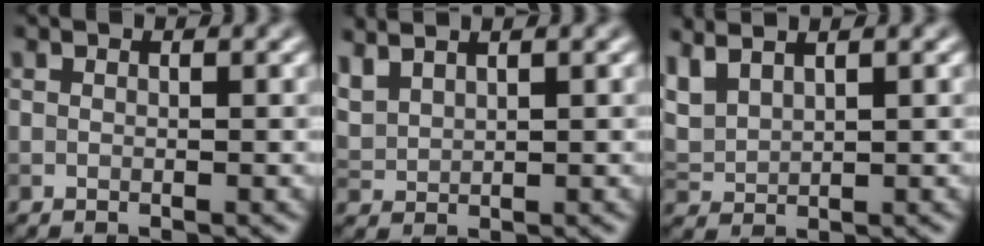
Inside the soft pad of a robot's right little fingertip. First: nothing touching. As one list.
[{"total": 2.6, "force": [2.2, 0.9, 1.2], "torque": [-0.033, 0.011, 0.049]}, {"total": 2.9, "force": [2.3, 1.0, 1.4], "torque": [-0.043, 0.010, 0.054]}]